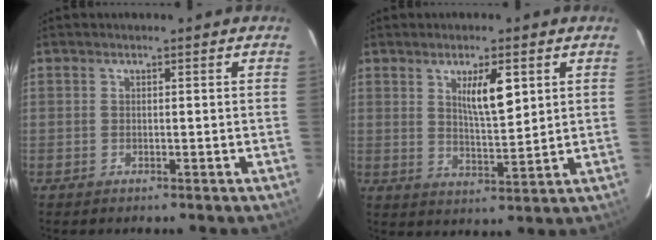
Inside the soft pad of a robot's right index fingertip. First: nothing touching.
{"total": 6.9, "force": [2.7, 1.7, 6.2], "torque": [-0.105, -0.003, 0.049]}